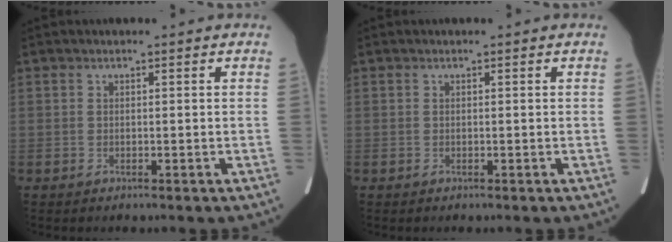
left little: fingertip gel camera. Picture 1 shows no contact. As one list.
[{"total": 0.0}]